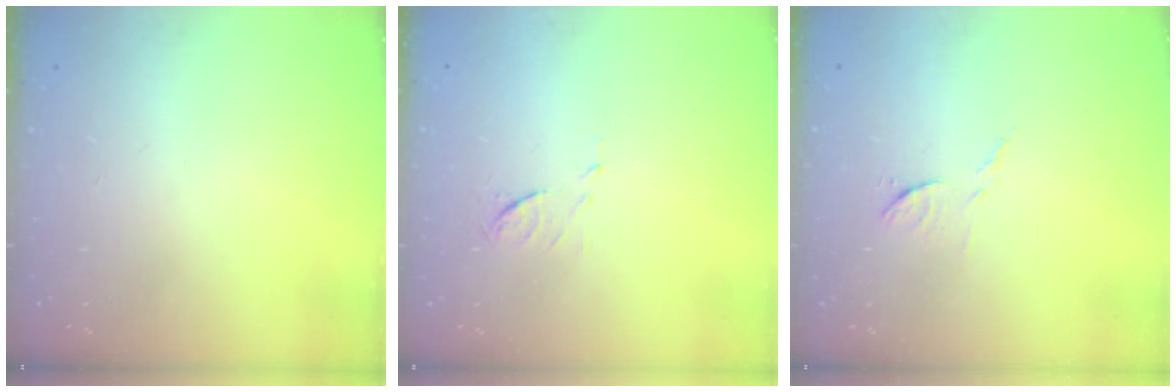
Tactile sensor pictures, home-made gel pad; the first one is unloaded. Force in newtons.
{"total": 5.8, "press": 5.8, "slide": 0.8}
{"total": 6.9, "press": 6.9, "slide": 0.4}